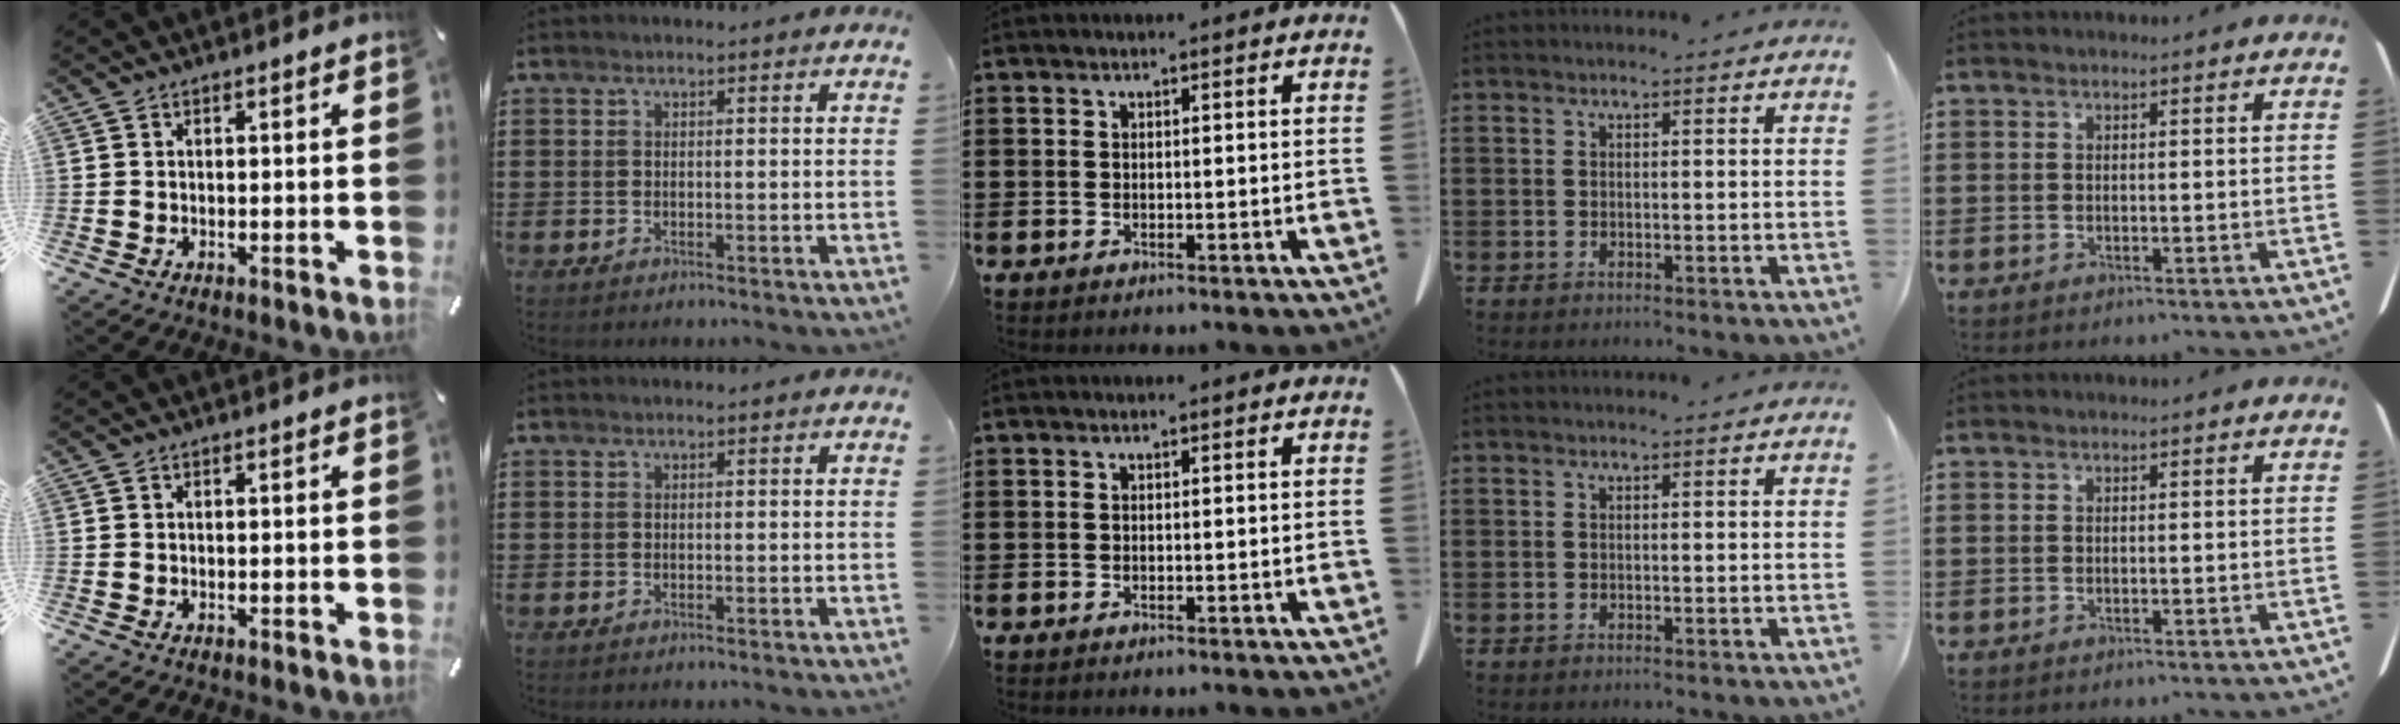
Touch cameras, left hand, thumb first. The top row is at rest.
{}